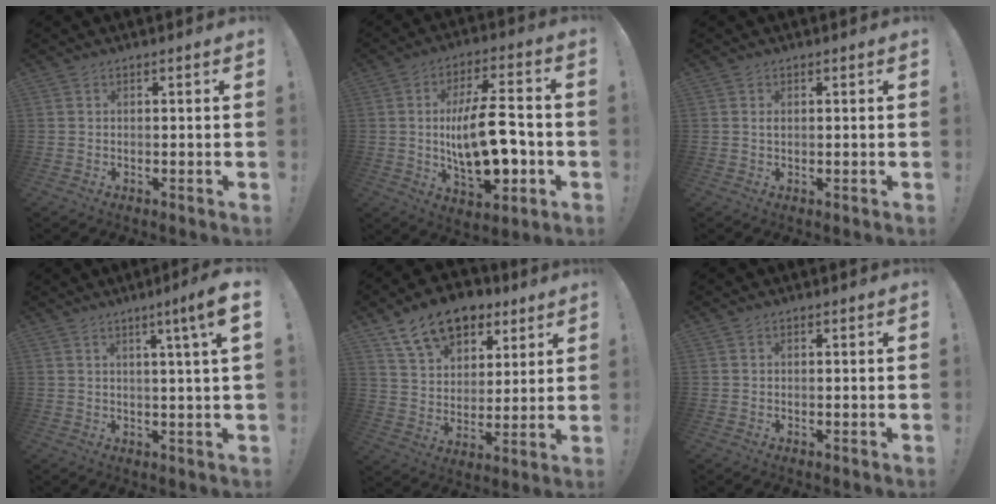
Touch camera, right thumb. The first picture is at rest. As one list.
[{"total": 18.7, "force": [-2.0, 7.5, 17.0], "torque": [-0.299, 0.000, -0.037]}, {"total": 0.7, "force": [0.1, 0.3, 0.7], "torque": [-0.012, 0.001, 0.001]}, {"total": 7.2, "force": [2.8, -0.8, 6.6], "torque": [-0.092, -0.013, 0.037]}, {"total": 15.4, "force": [10.1, 9.5, 6.7], "torque": [-0.102, -0.063, 0.188]}, {"total": 0.0}]